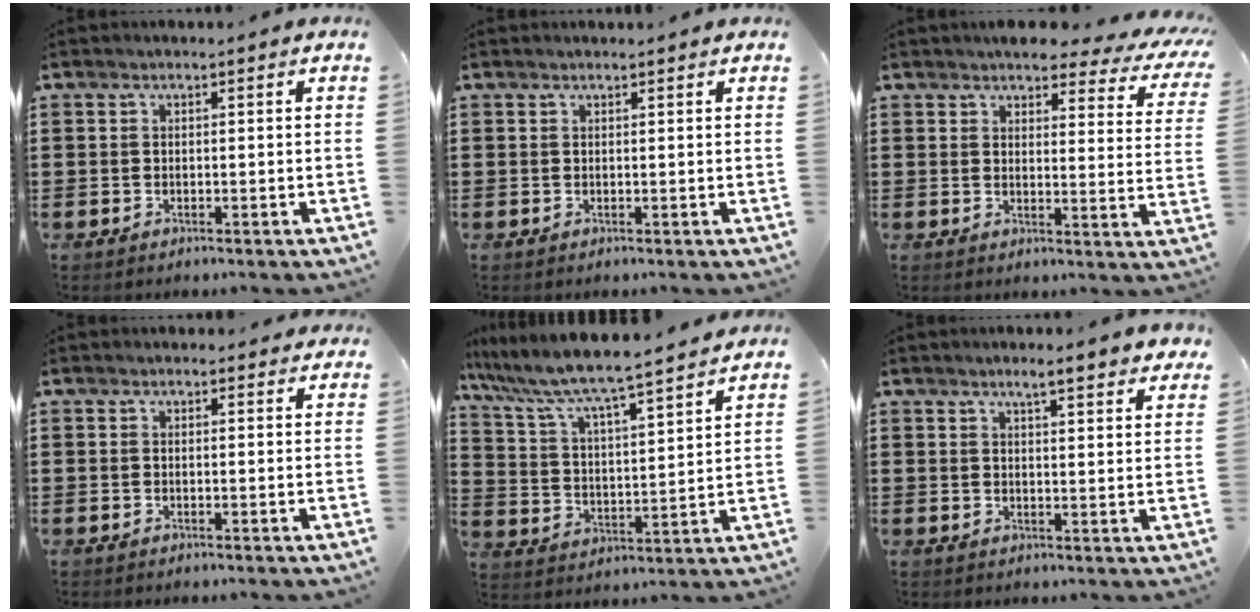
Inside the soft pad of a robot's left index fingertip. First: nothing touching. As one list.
[{"total": 0.5, "force": [0.5, 0.0, 0.2], "torque": [-0.005, -0.001, 0.011]}, {"total": 4.8, "force": [4.2, 1.1, 2.0], "torque": [-0.042, -0.021, 0.069]}, {"total": 1.1, "force": [1.0, 0.4, 0.2], "torque": [-0.006, 0.004, 0.019]}, {"total": 6.7, "force": [6.2, -0.2, 2.5], "torque": [-0.080, -0.051, 0.099]}, {"total": 4.4, "force": [3.7, 0.2, 2.3], "torque": [-0.047, -0.006, 0.063]}]